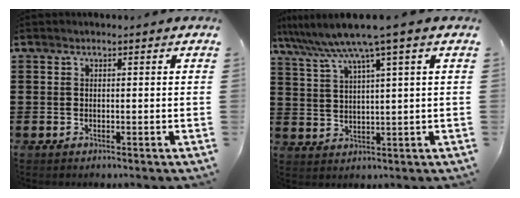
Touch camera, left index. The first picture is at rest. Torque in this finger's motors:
{"motor_torque": [1.26, -0.88, 1.05, 0.21]}